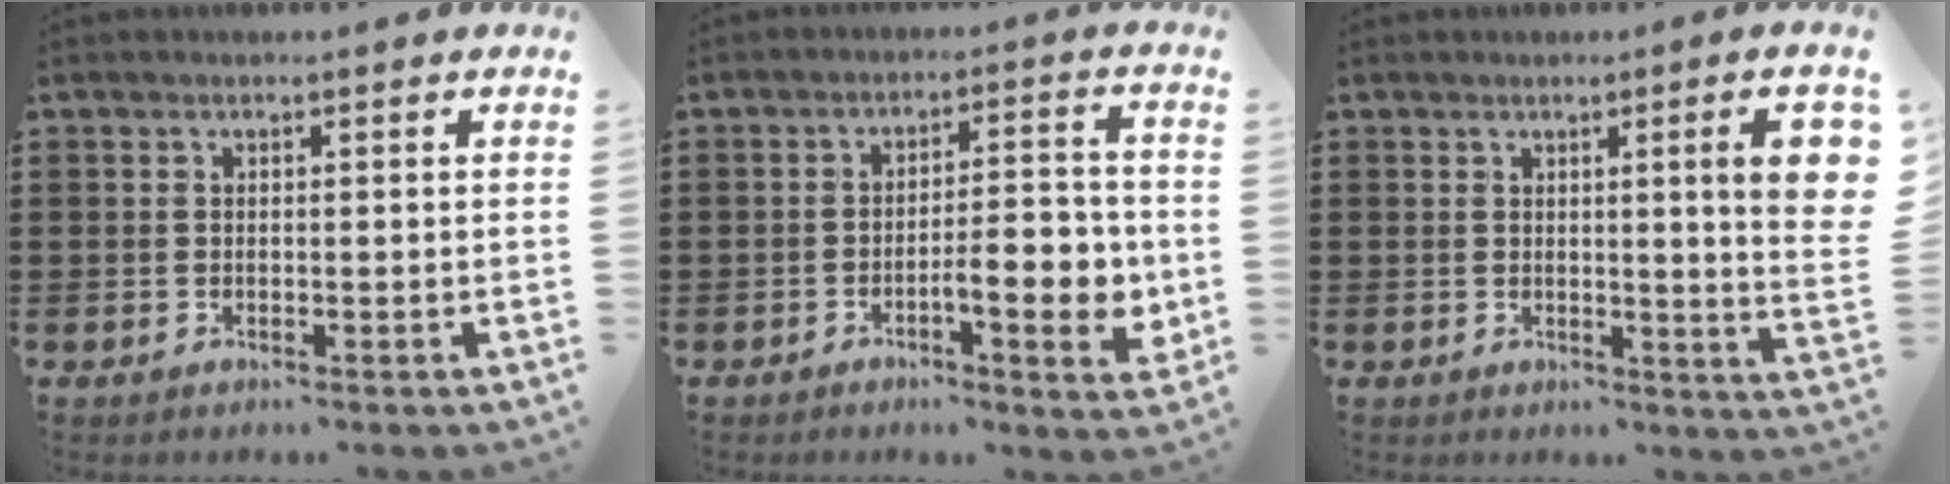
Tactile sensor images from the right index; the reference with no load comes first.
{"total": 7.9, "force": [-2.3, 2.3, 7.2], "torque": [-0.092, -0.005, -0.041]}
{"total": 7.0, "force": [2.0, 0.3, 6.7], "torque": [-0.091, -0.014, 0.024]}